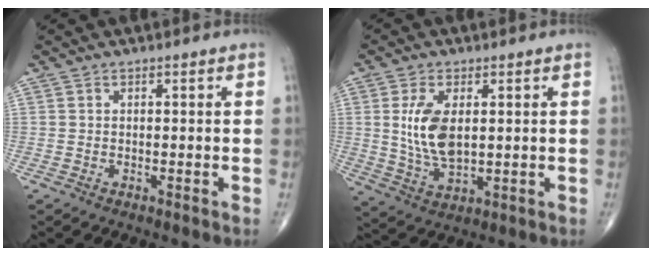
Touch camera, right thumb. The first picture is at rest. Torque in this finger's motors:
{"motor_torque": [-0.29, 0.69, 1.07, 0.25, 0.12]}